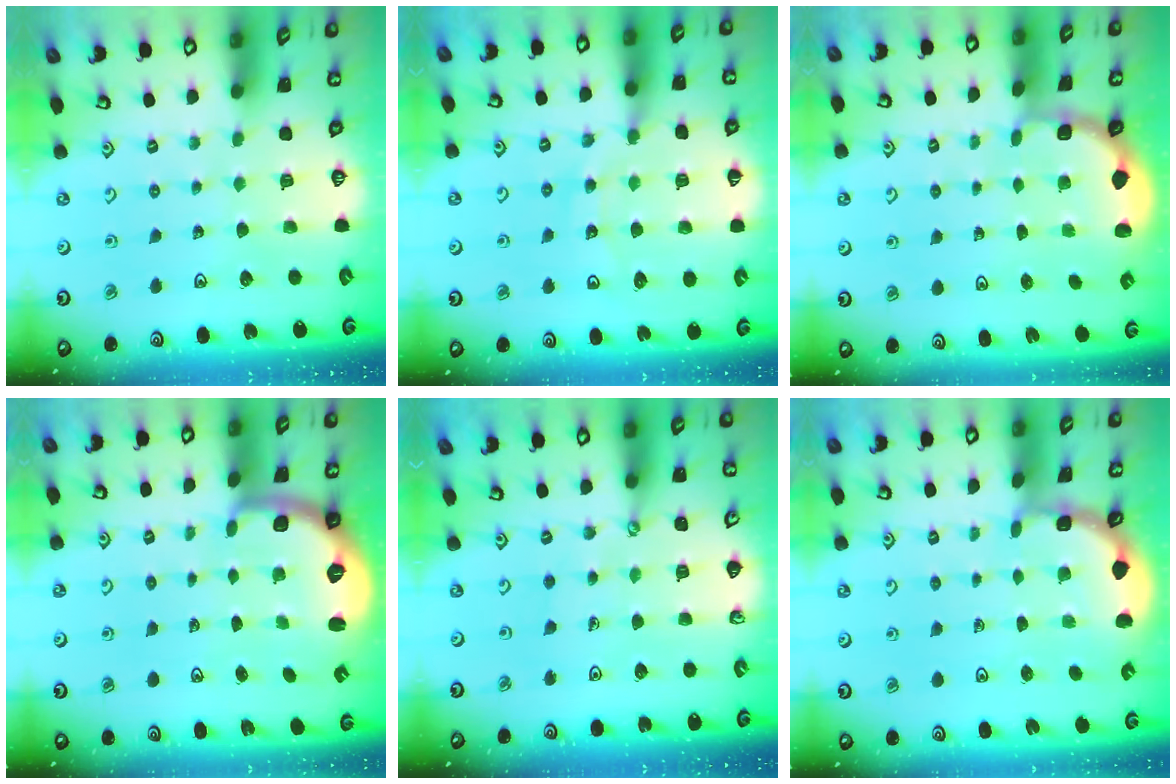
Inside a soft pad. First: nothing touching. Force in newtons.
{"total": 12.5, "press": 12.2, "slide": 3.0}
{"total": 1.9, "press": 1.8, "slide": 0.7}
{"total": 1.9, "press": 1.8, "slide": 0.5}
{"total": 1.7, "press": 1.7, "slide": 0.1}
{"total": 2.0, "press": 2.0, "slide": 0.2}